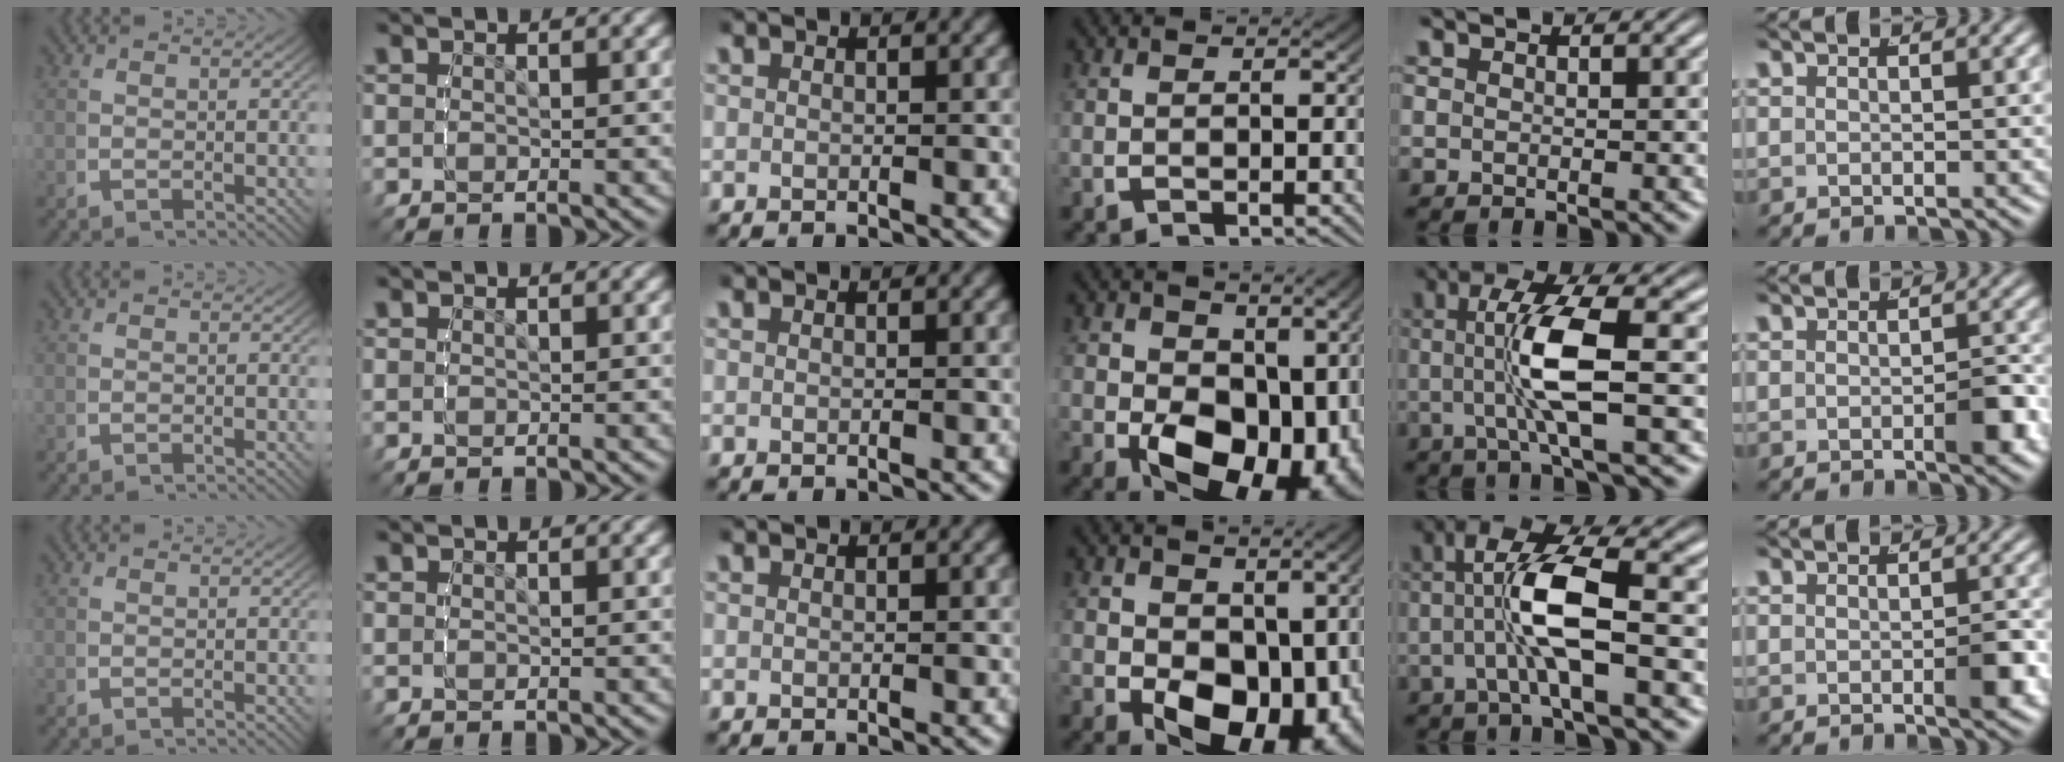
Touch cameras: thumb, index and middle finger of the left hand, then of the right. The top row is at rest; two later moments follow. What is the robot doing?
{"motion": "lift_and_place", "object": "stress ball aka squeeze ball"}